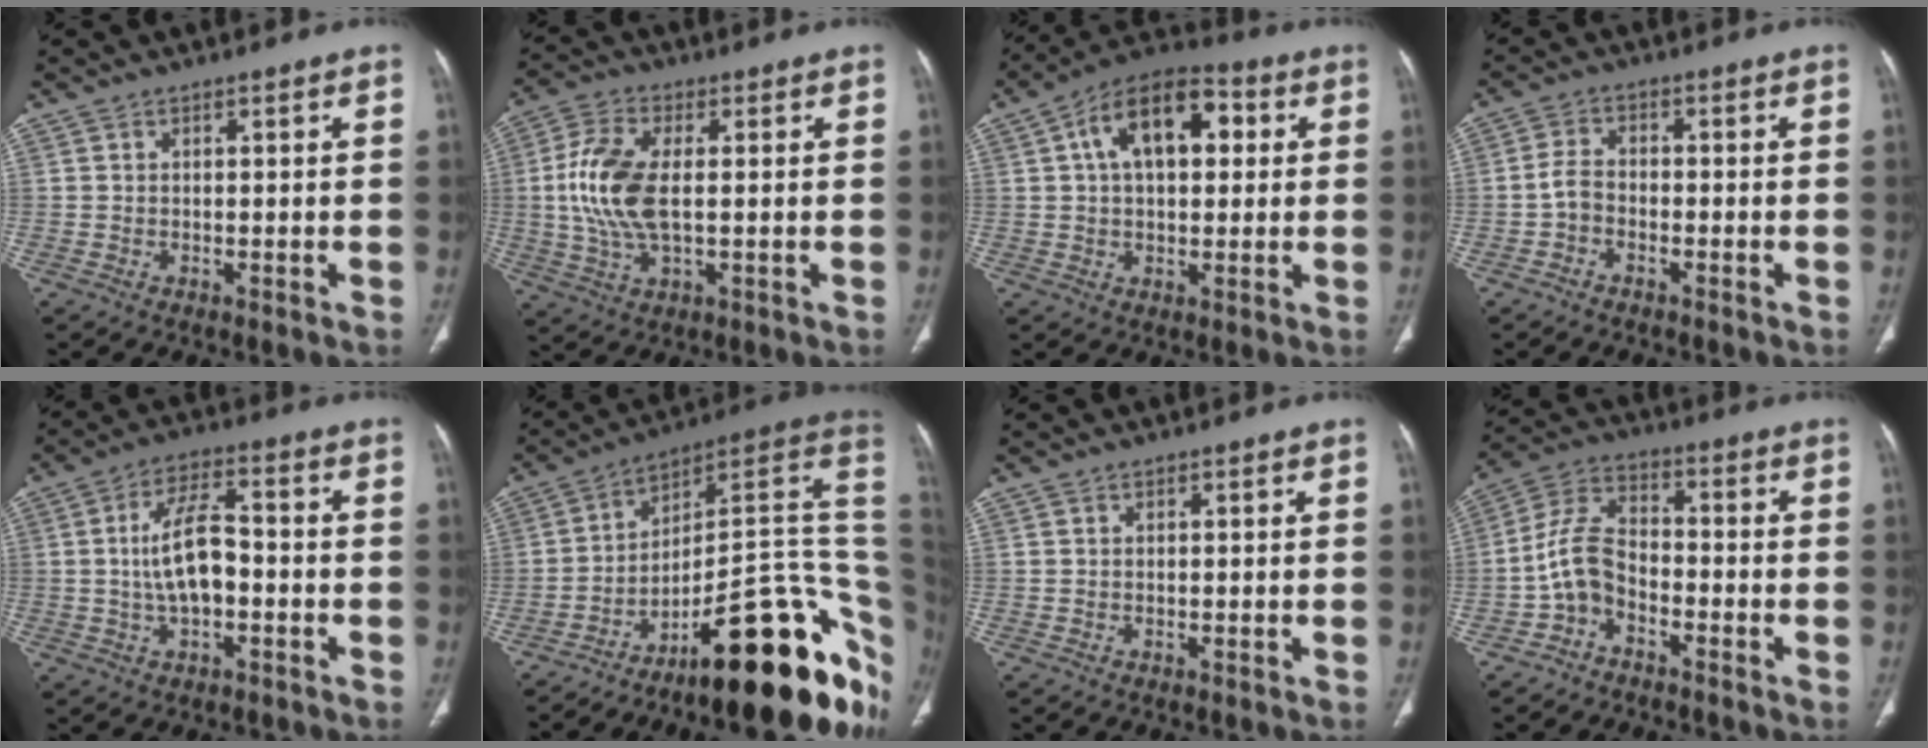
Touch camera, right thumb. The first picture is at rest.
{"total": 11.8, "force": [0.5, 5.9, 10.3], "torque": [-0.224, 0.003, 0.009]}
{"total": 14.6, "force": [3.7, 8.3, 11.5], "torque": [-0.160, 0.022, 0.053]}
{"total": 3.2, "force": [-1.3, 2.2, 2.0], "torque": [-0.031, 0.018, -0.030]}
{"total": 9.4, "force": [-1.0, 4.5, 8.2], "torque": [-0.149, 0.027, -0.023]}
{"total": 28.5, "force": [-10.2, 8.6, 25.2], "torque": [-0.211, 0.110, -0.141]}
{"total": 0.0}
{"total": 7.9, "force": [-3.3, 5.1, 5.1], "torque": [-0.095, 0.046, -0.076]}